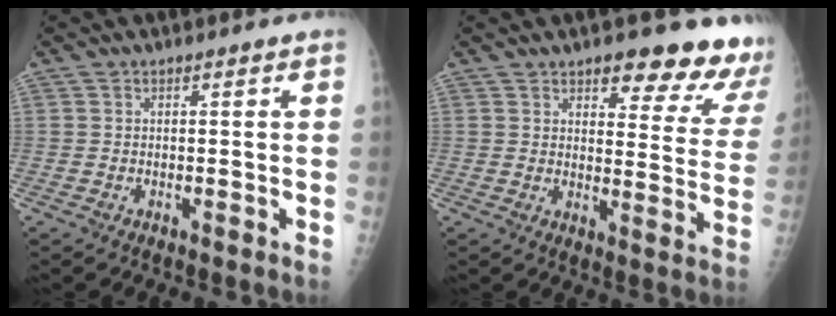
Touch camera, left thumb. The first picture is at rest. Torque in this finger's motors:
{"motor_torque": [0.93, 0.32, 0.44, -0.44, 0.15]}